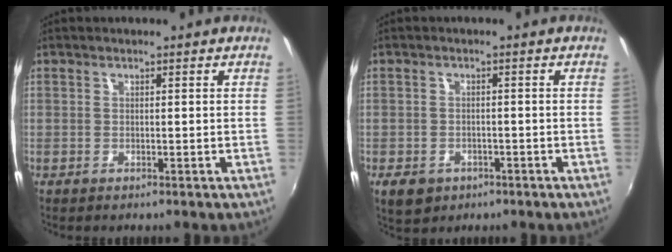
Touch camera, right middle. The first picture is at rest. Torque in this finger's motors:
{"motor_torque": [0.33, -0.19, 0.01, 0.04]}